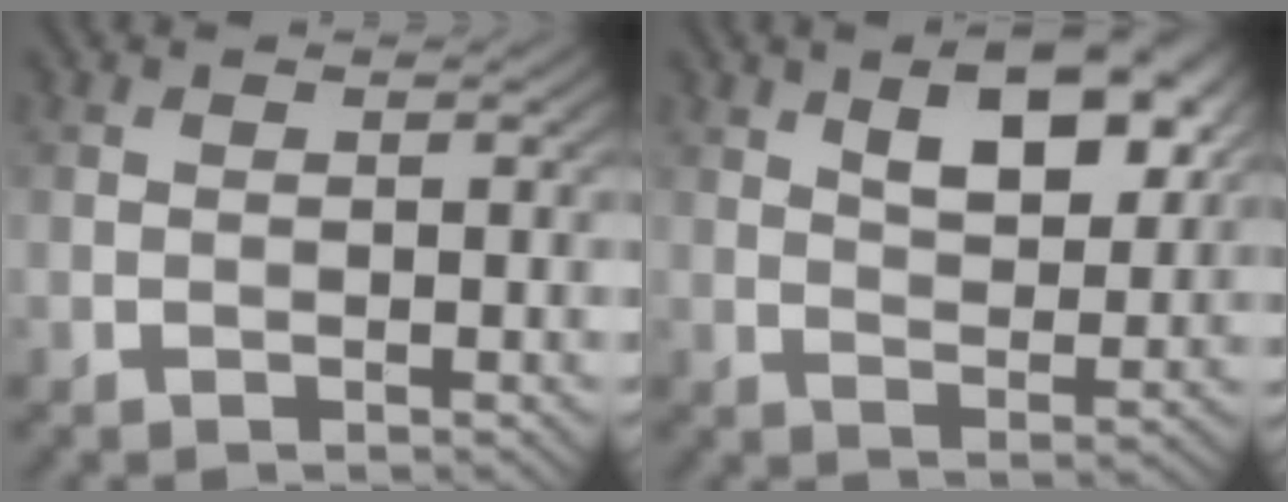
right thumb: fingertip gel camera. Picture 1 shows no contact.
{"total": 9.1, "force": [4.3, 4.3, 6.8], "torque": [-0.113, 0.007, 0.075]}